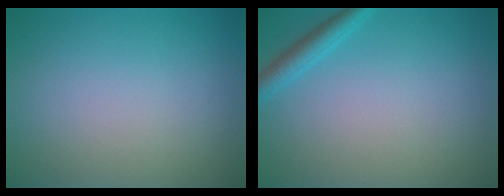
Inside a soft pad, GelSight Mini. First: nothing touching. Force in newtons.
{"total": 2.0, "press": 2.0, "slide": 0.2}